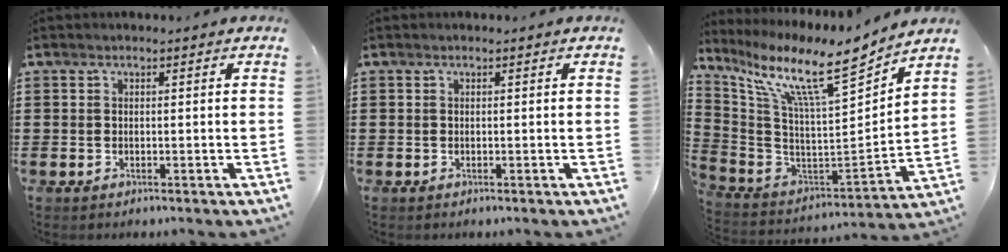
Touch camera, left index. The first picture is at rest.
{"total": 0.0}
{"total": 12.2, "force": [8.9, 1.7, 8.2], "torque": [-0.184, -0.062, 0.143]}